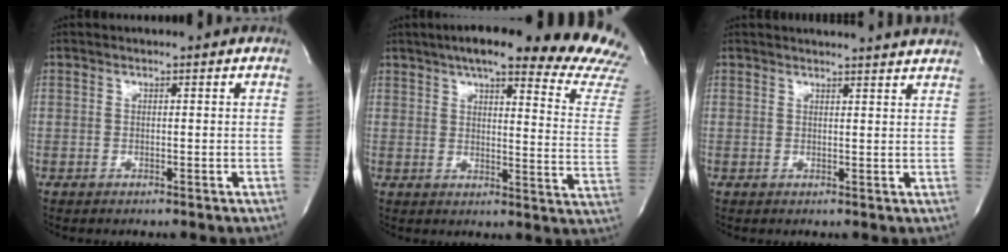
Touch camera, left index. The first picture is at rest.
{"total": 27.2, "force": [23.3, 2.6, 13.6], "torque": [-0.156, -0.072, 0.260]}
{"total": 9.8, "force": [9.4, -0.3, 2.4], "torque": [-0.029, -0.014, 0.092]}